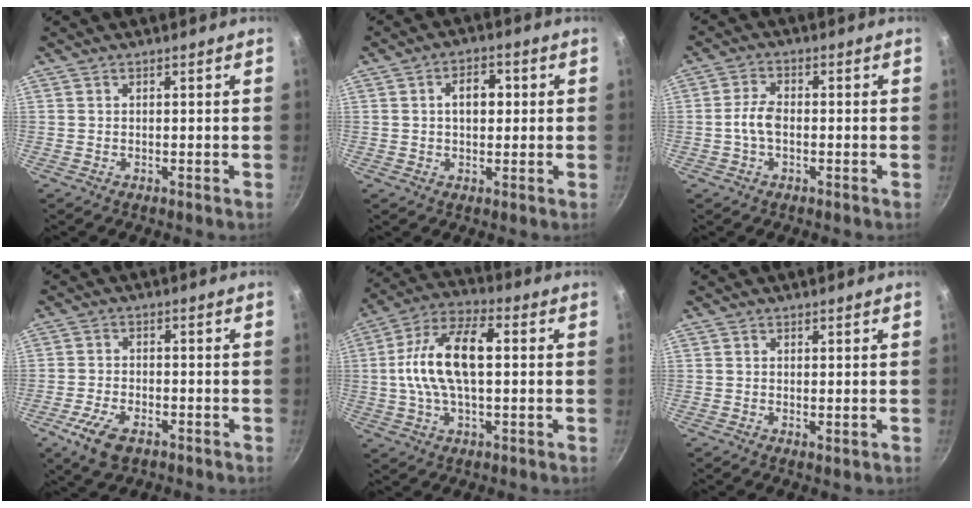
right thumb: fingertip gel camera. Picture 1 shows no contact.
{"total": 5.6, "force": [0.8, 3.7, 4.1], "torque": [-0.041, 0.013, 0.009]}
{"total": 4.4, "force": [-0.8, 2.4, 3.5], "torque": [-0.069, 0.018, -0.022]}
{"total": 7.4, "force": [-3.9, 3.8, 5.1], "torque": [-0.103, 0.011, -0.073]}
{"total": 15.4, "force": [1.2, 7.5, 13.3], "torque": [-0.241, 0.028, 0.007]}
{"total": 0.8, "force": [0.2, 0.4, 0.7], "torque": [-0.012, -0.004, 0.001]}